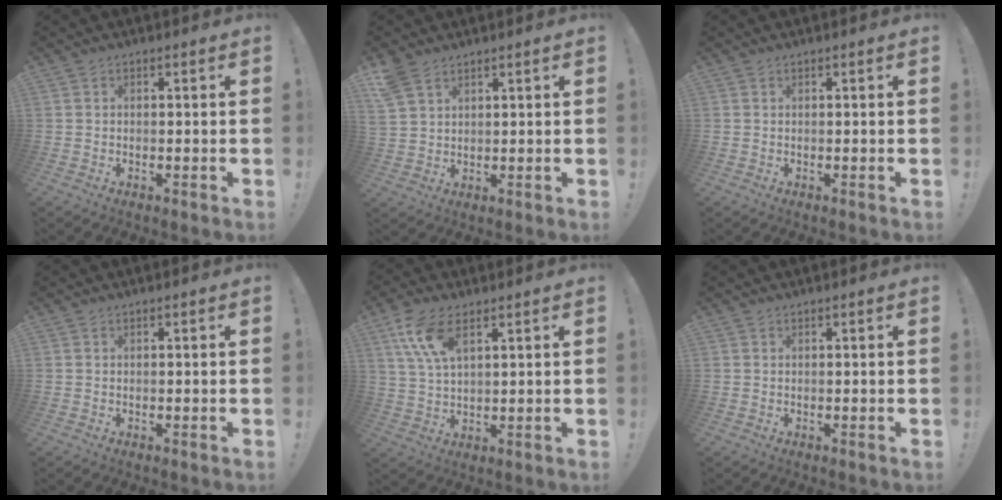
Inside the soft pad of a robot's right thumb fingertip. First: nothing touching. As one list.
[{"total": 6.0, "force": [4.1, 3.5, 2.6], "torque": [-0.053, -0.011, 0.084]}, {"total": 0.0}, {"total": 0.0}, {"total": 10.0, "force": [5.3, 4.6, 7.2], "torque": [-0.136, -0.014, 0.099]}, {"total": 0.0}]